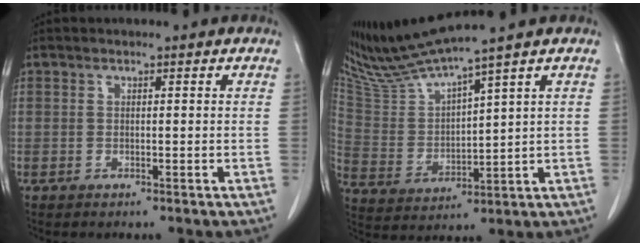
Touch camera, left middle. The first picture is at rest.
{"total": 9.1, "force": [8.4, -2.1, 3.1], "torque": [-0.076, -0.008, 0.178]}